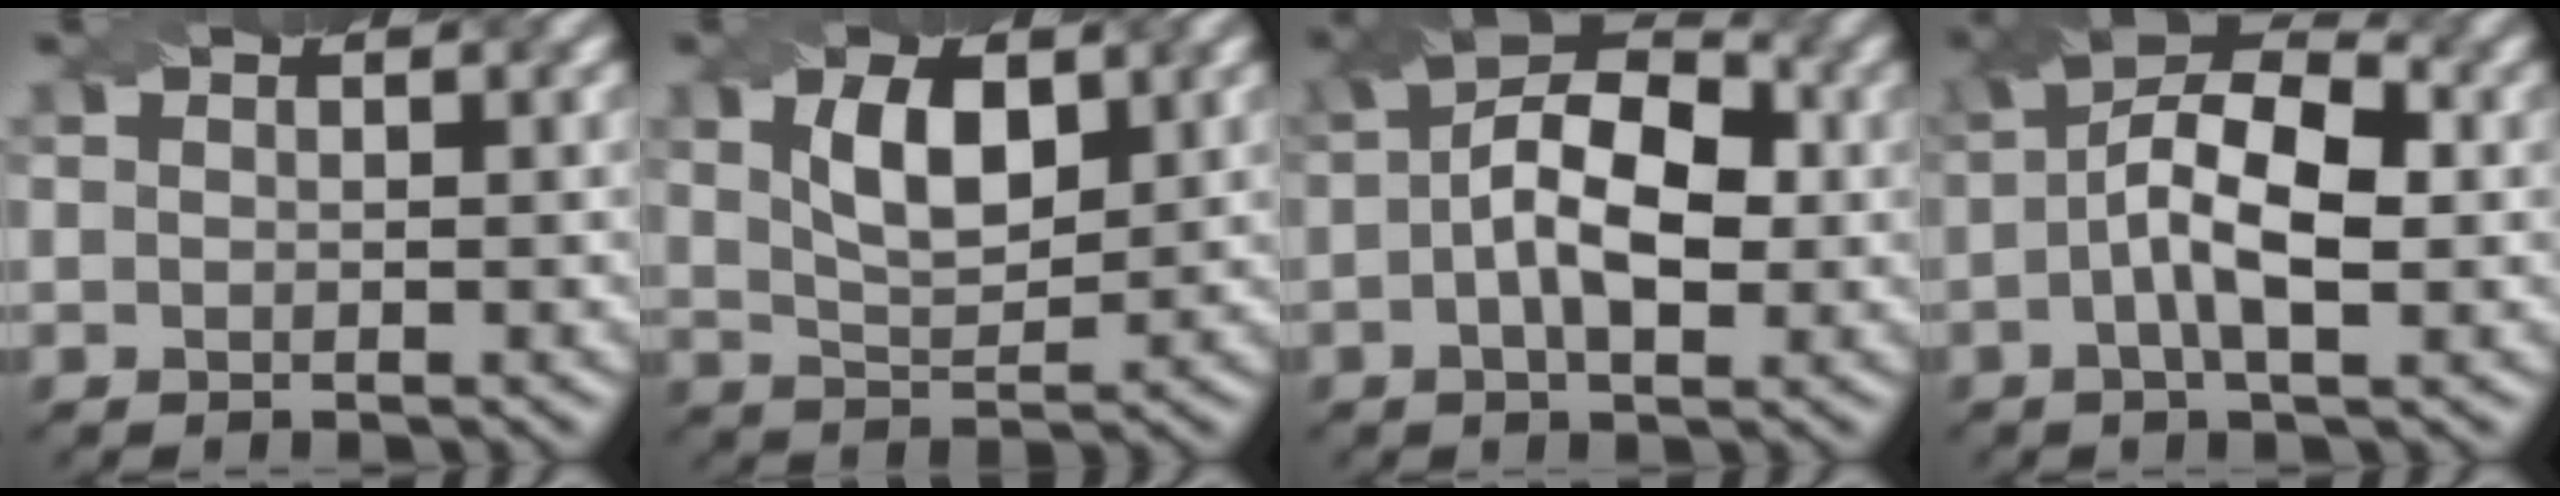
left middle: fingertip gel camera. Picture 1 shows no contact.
{"total": 3.9, "force": [1.1, 2.0, 3.1], "torque": [-0.058, 0.001, 0.037]}
{"total": 7.3, "force": [-0.5, 4.0, 6.1], "torque": [-0.093, 0.020, -0.004]}
{"total": 7.2, "force": [-1.0, 3.2, 6.3], "torque": [-0.106, 0.020, -0.011]}